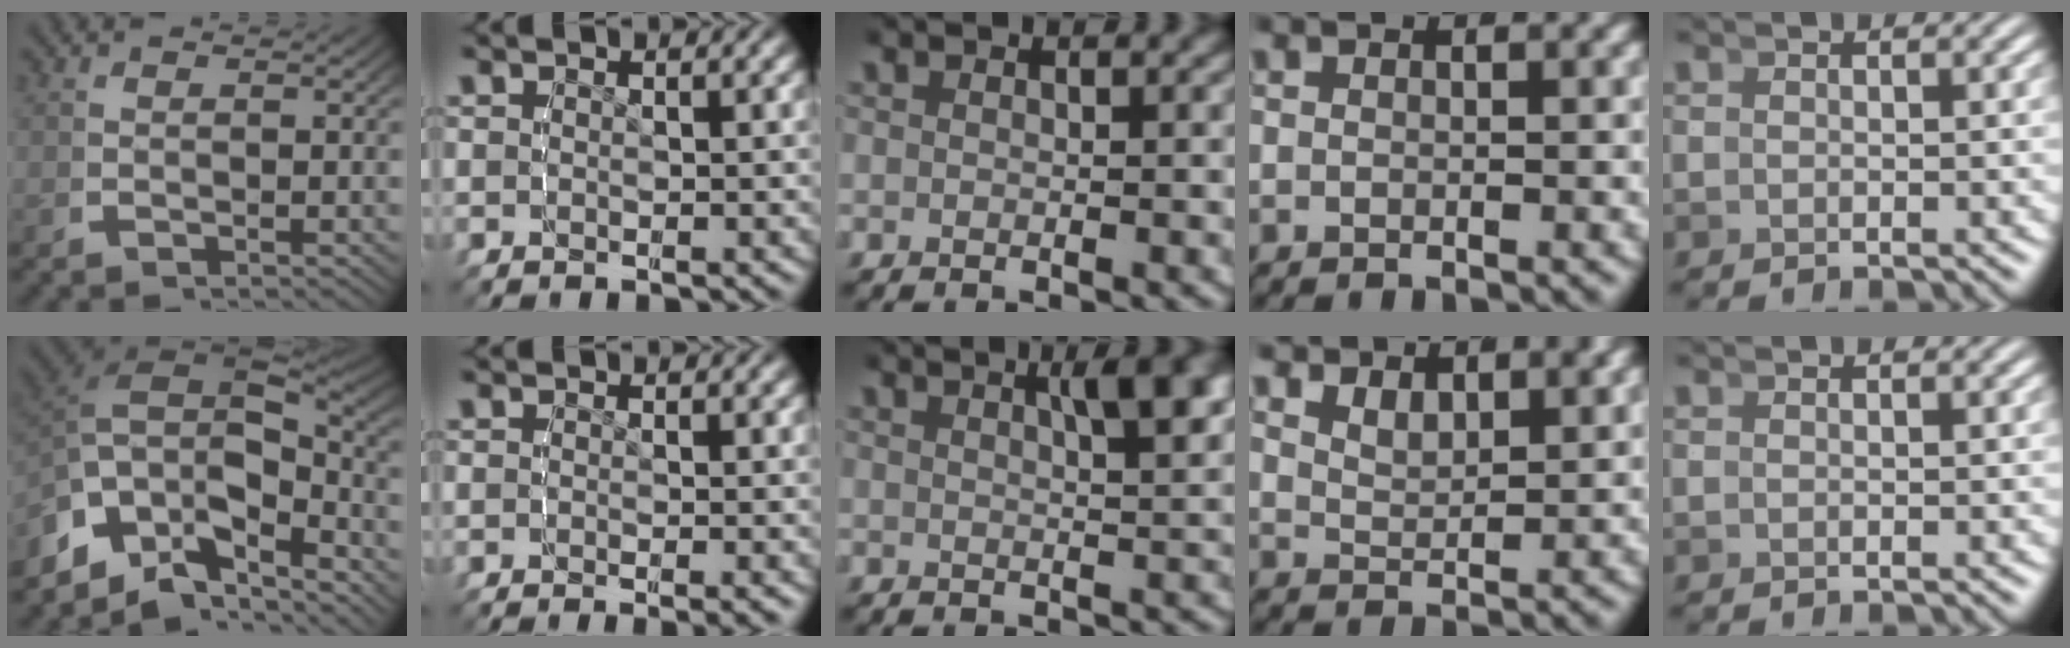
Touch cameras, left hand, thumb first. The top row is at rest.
{"thumb": {"total": 13.9, "force": [-1.4, 9.3, 10.2], "torque": [-0.206, -0.037, -0.007]}, "index": {"total": 1.8, "force": [-1.1, 0.2, 1.4], "torque": [-0.013, -0.001, -0.017]}, "middle": {"total": 5.5, "force": [2.2, 1.6, 4.8], "torque": [-0.061, 0.012, 0.031]}, "ring": {"total": 3.0, "force": [2.1, 1.3, 1.7], "torque": [-0.044, -0.015, 0.046]}}